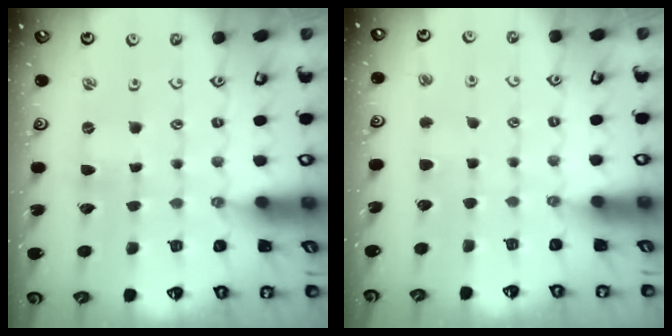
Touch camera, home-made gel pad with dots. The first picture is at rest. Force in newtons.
{"total": 2.9, "press": 2.9, "slide": 0.4}